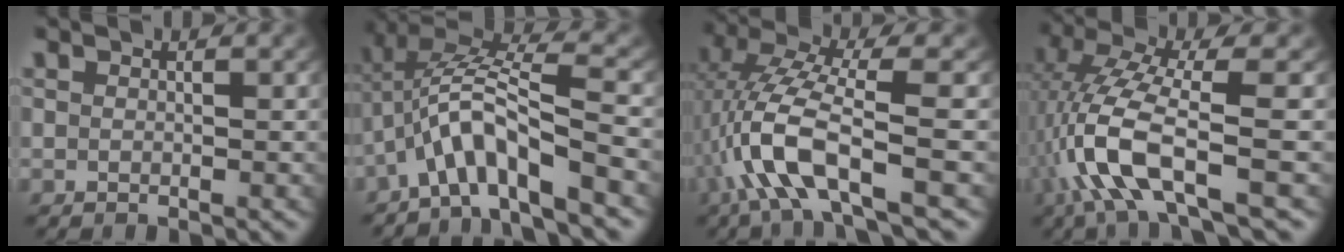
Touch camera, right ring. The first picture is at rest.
{"total": 6.1, "force": [-1.0, 3.5, 4.9], "torque": [-0.112, -0.016, -0.016]}
{"total": 7.8, "force": [-1.6, 3.4, 6.8], "torque": [-0.180, -0.028, -0.015]}
{"total": 8.5, "force": [-1.4, 3.8, 7.5], "torque": [-0.191, -0.030, -0.009]}